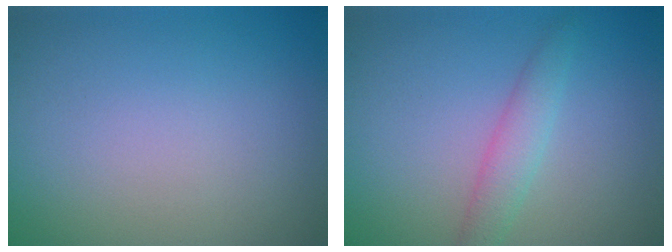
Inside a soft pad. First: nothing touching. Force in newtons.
{"total": 2.3, "press": 2.3, "slide": 0.0}